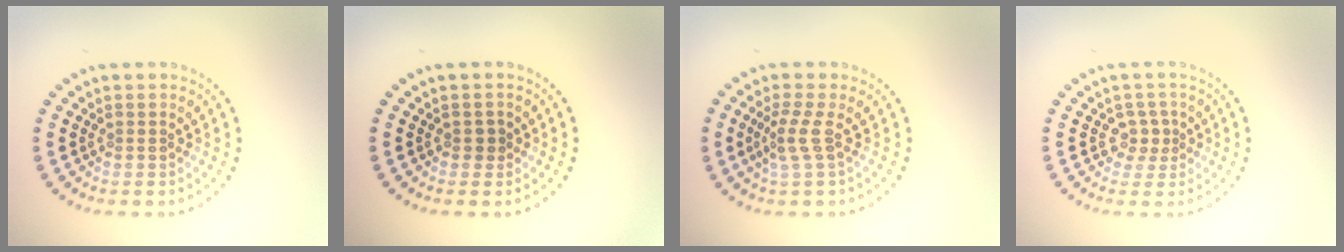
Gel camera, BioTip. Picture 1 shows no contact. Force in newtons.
{"total": 0.8, "press": 0.8, "slide": 0.3}
{"total": 2.2, "press": 1.5, "slide": 1.6}
{"total": 1.7, "press": 1.3, "slide": 1.1}